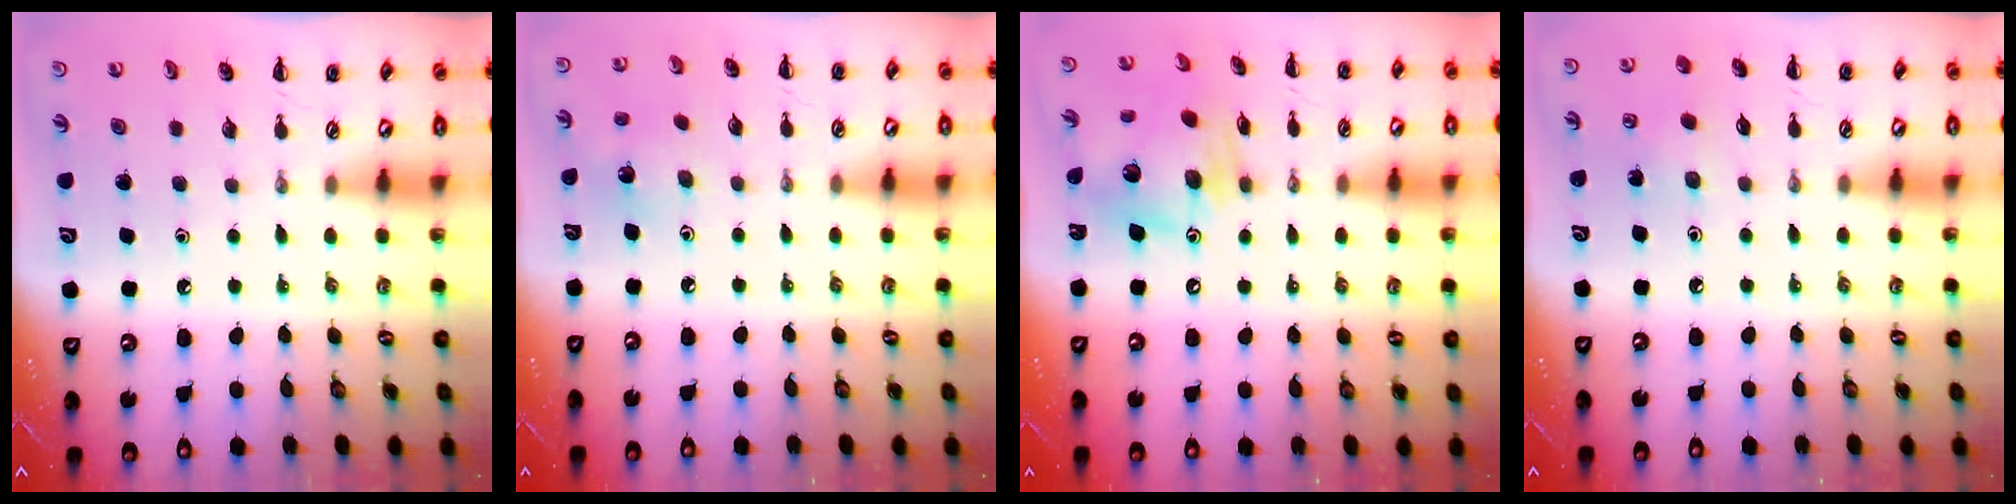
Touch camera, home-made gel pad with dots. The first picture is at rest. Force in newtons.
{"total": 2.2, "press": 2.2, "slide": 0.4}
{"total": 13.3, "press": 13.2, "slide": 2.1}
{"total": 3.1, "press": 2.9, "slide": 1.0}